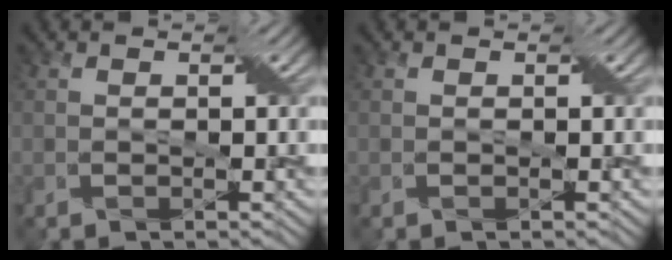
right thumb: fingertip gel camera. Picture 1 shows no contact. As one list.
[{"total": 0.0}]